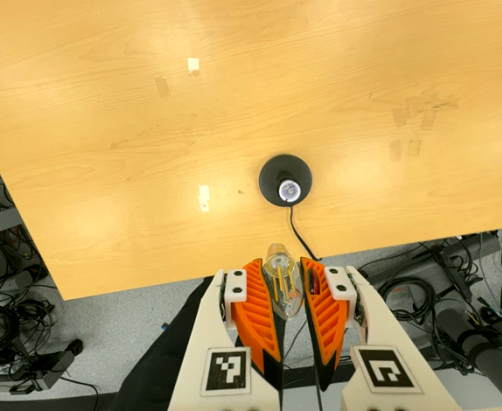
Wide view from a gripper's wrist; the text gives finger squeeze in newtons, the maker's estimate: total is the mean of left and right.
{"total": 19.5, "left": 23.7, "right": 15.3}